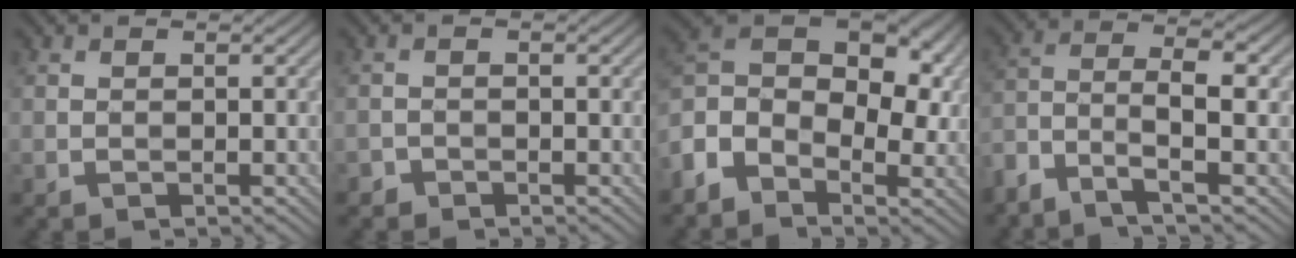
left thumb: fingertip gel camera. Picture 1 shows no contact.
{"total": 1.0, "force": [-0.8, 0.5, 0.0], "torque": [0.002, 0.000, -0.018]}
{"total": 11.6, "force": [-2.5, 7.7, 8.3], "torque": [-0.175, 0.002, -0.064]}
{"total": 6.4, "force": [-3.6, 1.7, 5.0], "torque": [-0.100, 0.006, -0.086]}